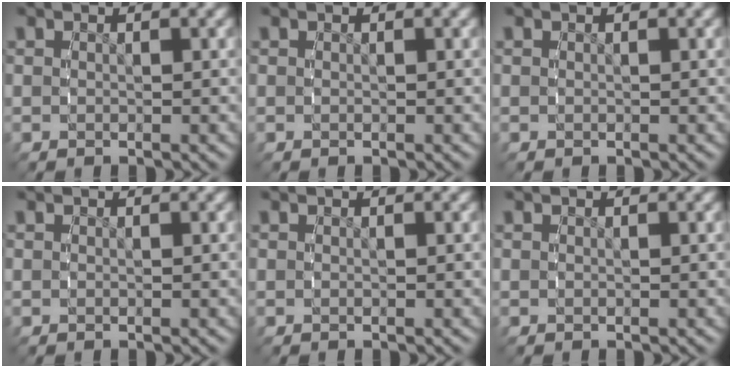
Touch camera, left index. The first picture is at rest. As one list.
[{"total": 0.0}, {"total": 0.0}, {"total": 0.0}, {"total": 0.0}, {"total": 0.0}]